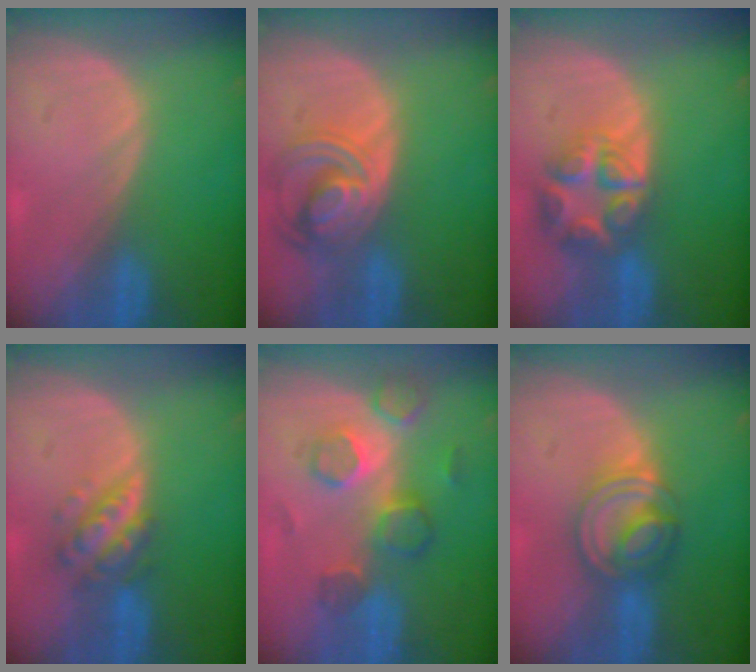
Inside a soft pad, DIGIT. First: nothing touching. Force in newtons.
{"total": 8.2, "press": 7.2, "slide": 4.1}
{"total": 8.0, "press": 7.0, "slide": 3.9}
{"total": 5.6, "press": 5.2, "slide": 2.1}
{"total": 7.8, "press": 7.4, "slide": 2.4}
{"total": 7.0, "press": 6.3, "slide": 3.1}